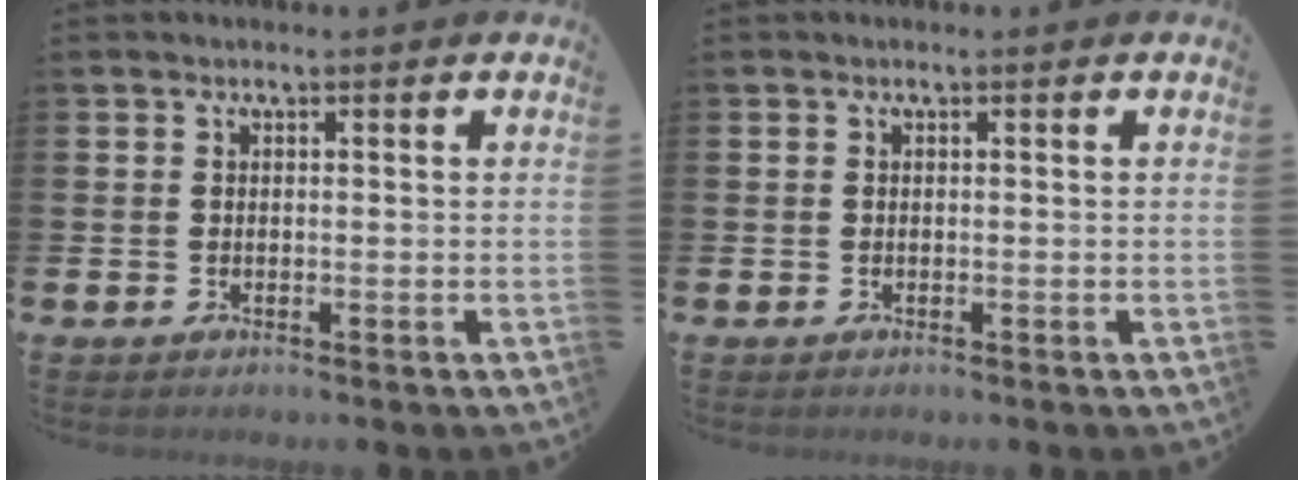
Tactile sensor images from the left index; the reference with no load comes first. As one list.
[{"total": 0.0}]